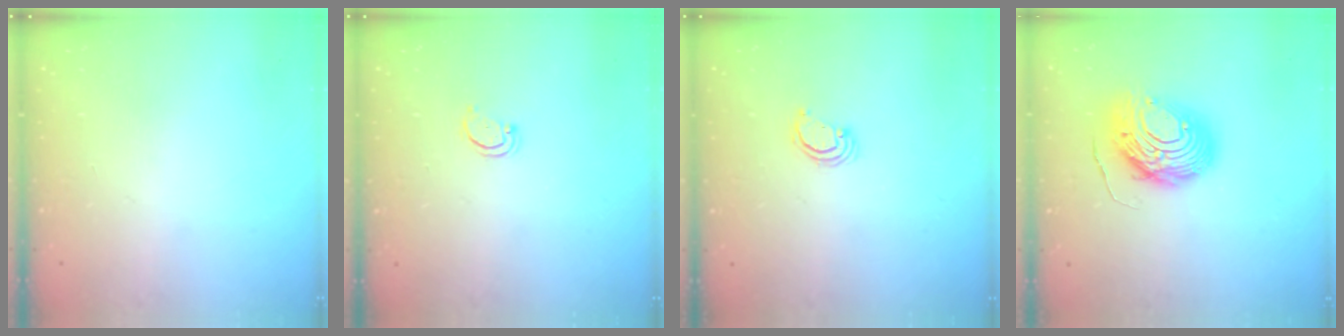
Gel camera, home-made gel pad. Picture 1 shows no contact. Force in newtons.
{"total": 2.2, "press": 2.1, "slide": 0.4}
{"total": 2.6, "press": 2.6, "slide": 0.2}
{"total": 12.9, "press": 12.8, "slide": 1.3}